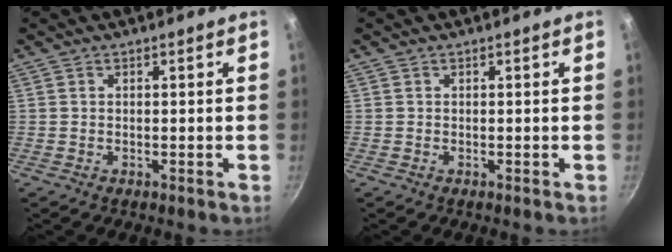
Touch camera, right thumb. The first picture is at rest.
{"total": 0.0}